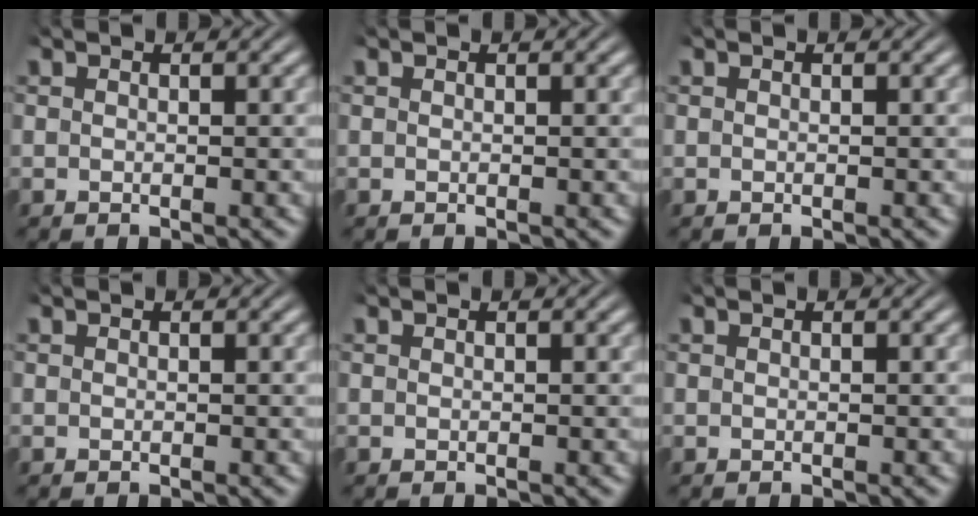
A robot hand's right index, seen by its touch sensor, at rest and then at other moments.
{"total": 0.0}
{"total": 0.0}
{"total": 0.0}
{"total": 0.0}
{"total": 0.0}